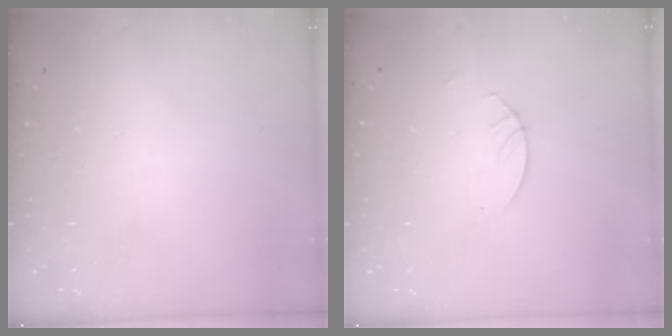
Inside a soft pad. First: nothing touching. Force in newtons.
{"total": 2.4, "press": 2.4, "slide": 0.2}